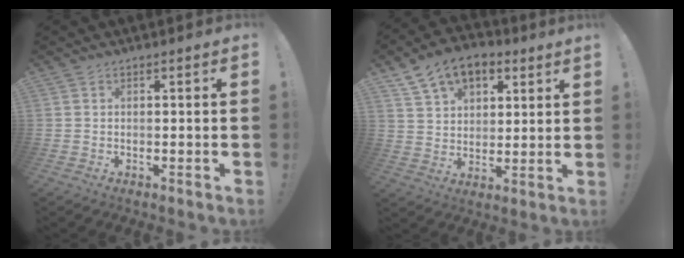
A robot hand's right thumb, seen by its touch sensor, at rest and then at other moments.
{"total": 11.9, "force": [7.0, 7.5, 6.0], "torque": [-0.104, -0.032, 0.136]}